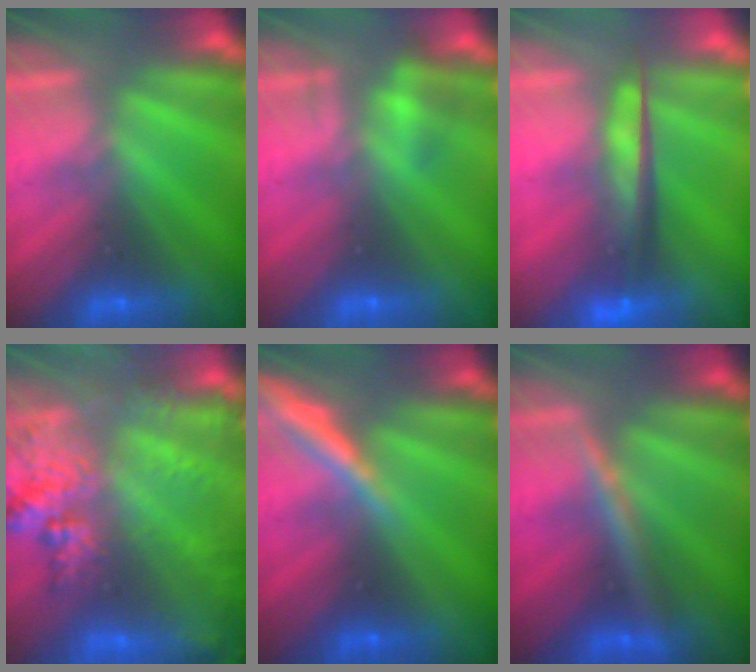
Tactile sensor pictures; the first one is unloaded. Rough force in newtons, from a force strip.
{"total": 2.1}
{"total": 6.9}
{"total": 9.0}
{"total": 3.3}
{"total": 2.4}